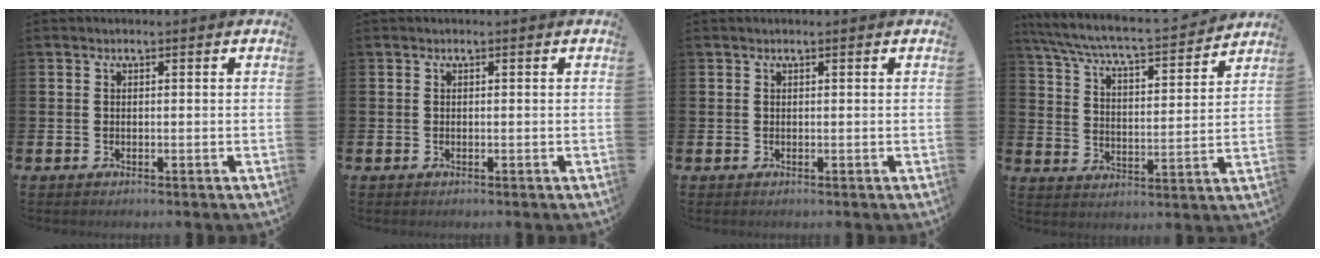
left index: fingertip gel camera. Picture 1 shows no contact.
{"total": 0.0}
{"total": 0.0}
{"total": 6.7, "force": [6.2, 0.4, 2.4], "torque": [-0.077, -0.050, 0.102]}